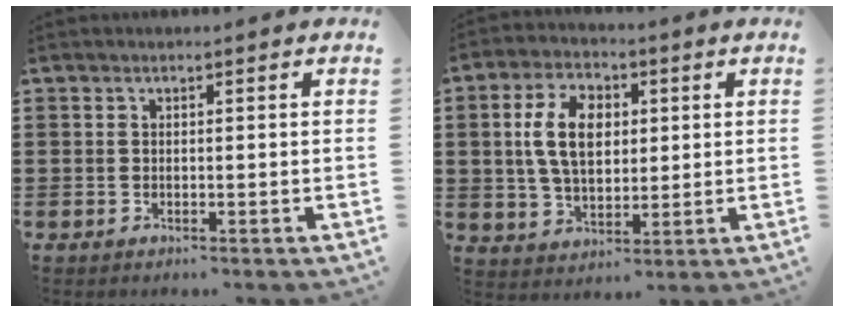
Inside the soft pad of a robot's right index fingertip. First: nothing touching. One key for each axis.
{"total": 9.3, "fx": 1.4, "fy": 5.7, "fz": 7.2, "tx": -0.170, "ty": 0.014, "tz": 0.018}